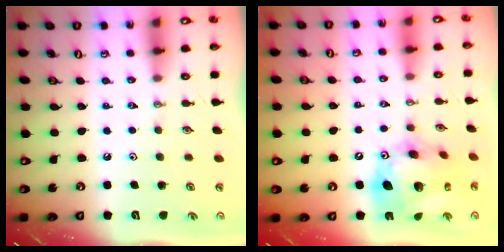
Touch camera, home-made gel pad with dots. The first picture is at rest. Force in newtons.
{"total": 18.2, "press": 18.1, "slide": 2.0}